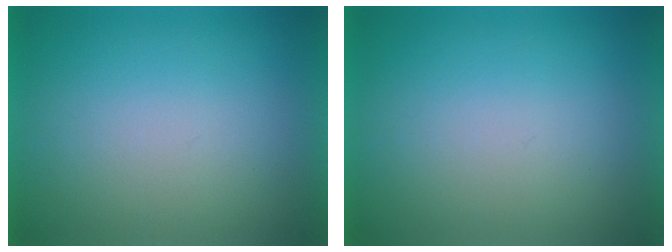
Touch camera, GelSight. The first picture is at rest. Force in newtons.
{"total": 1.2}